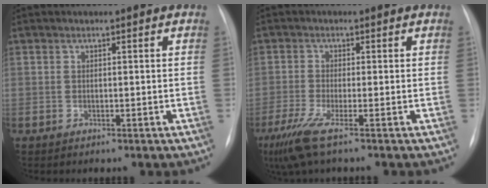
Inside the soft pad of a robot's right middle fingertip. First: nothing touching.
{"total": 5.7, "force": [-3.6, 0.2, 4.4], "torque": [-0.093, -0.021, -0.073]}